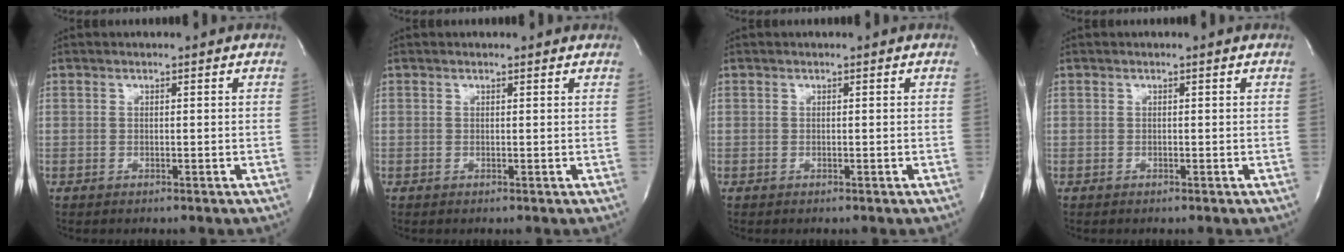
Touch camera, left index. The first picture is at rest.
{"total": 1.1, "force": [1.0, 0.4, 0.0], "torque": [-0.014, 0.005, 0.007]}
{"total": 0.0}
{"total": 0.0}